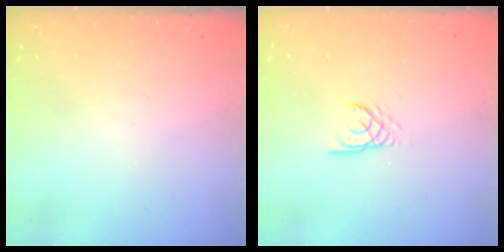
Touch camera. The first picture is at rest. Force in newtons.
{"total": 2.7, "press": 2.7, "slide": 0.2}